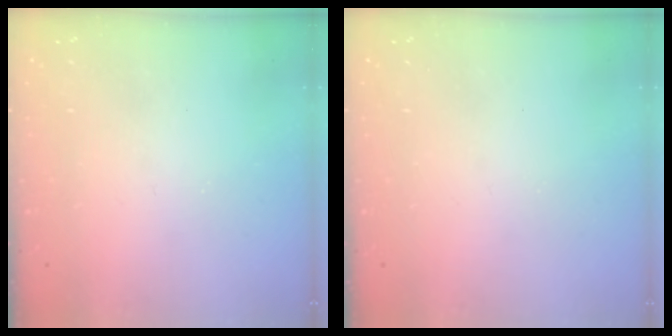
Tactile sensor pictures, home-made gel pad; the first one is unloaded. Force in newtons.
{"total": 0.0}